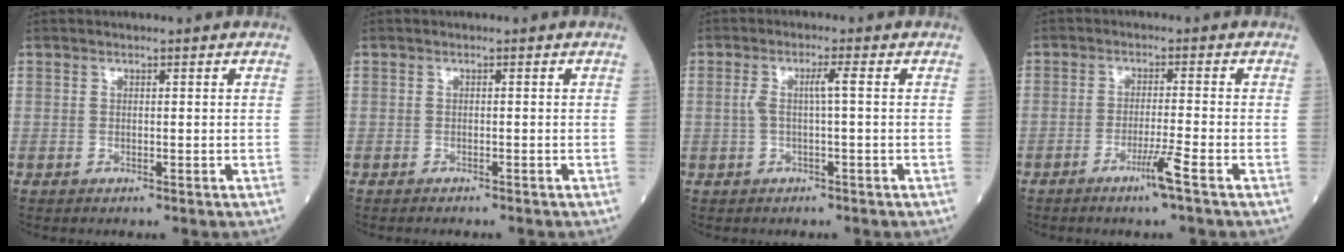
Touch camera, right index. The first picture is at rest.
{"total": 2.4, "force": [-2.2, 0.2, 1.0], "torque": [-0.014, -0.002, -0.026]}
{"total": 2.7, "force": [0.1, -0.2, 2.6], "torque": [-0.052, 0.010, 0.004]}
{"total": 4.1, "force": [-2.4, -0.9, 3.1], "torque": [-0.060, -0.008, -0.047]}